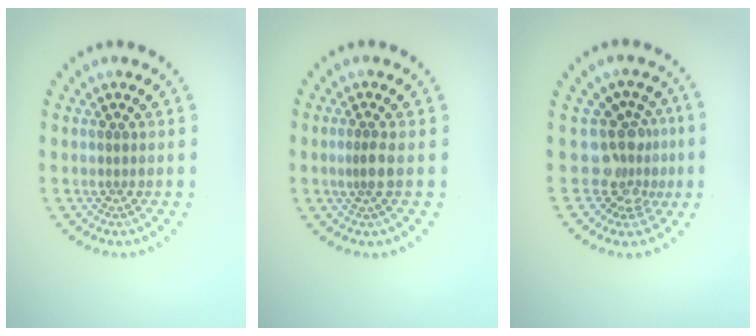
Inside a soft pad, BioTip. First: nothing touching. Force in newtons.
{"total": 1.3, "press": 0.9, "slide": 0.9}
{"total": 3.5, "press": 2.4, "slide": 2.6}